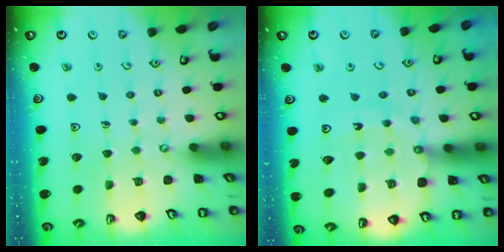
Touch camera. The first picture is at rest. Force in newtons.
{"total": 14.1, "press": 14.0, "slide": 1.8}